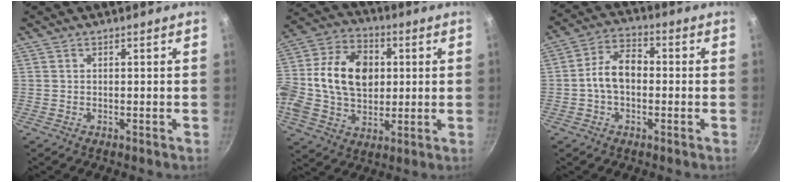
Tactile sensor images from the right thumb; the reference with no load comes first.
{"total": 20.9, "force": [2.0, 15.1, 14.3], "torque": [-0.250, 0.030, 0.024]}
{"total": 8.2, "force": [-0.7, 5.4, 6.1], "torque": [-0.087, 0.031, -0.026]}